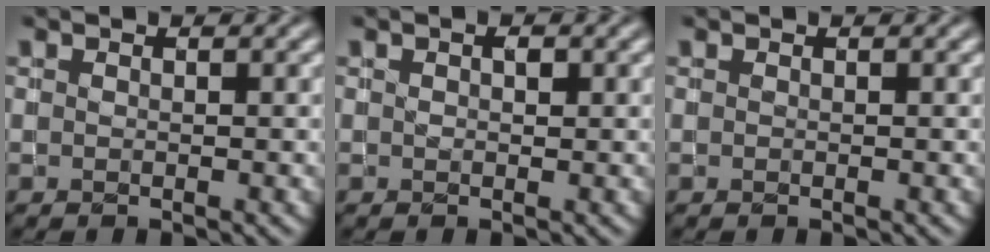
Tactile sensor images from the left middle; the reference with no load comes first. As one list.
[{"total": 1.0, "force": [0.1, 0.6, 0.7], "torque": [-0.012, -0.001, 0.004]}, {"total": 0.0}]